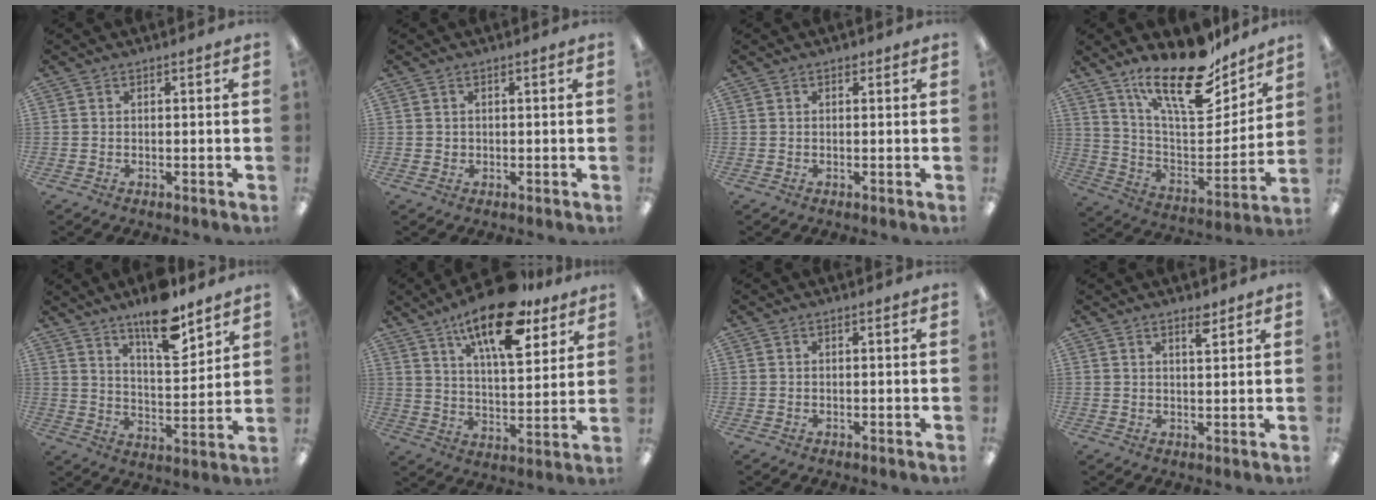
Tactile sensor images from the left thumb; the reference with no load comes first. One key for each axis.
{"total": 0.9, "fx": 0.2, "fy": 0.8, "fz": 0.0, "tx": -0.001, "ty": 0.003, "tz": 0.003}
{"total": 0.7, "fx": 0.4, "fy": 0.5, "fz": 0.2, "tx": 0.003, "ty": 0.000, "tz": 0.006}
{"total": 21.5, "fx": 15.9, "fy": 7.4, "fz": 12.4, "tx": -0.202, "ty": -0.110, "tz": 0.274}
{"total": 14.0, "fx": 10.4, "fy": 4.4, "fz": 8.2, "tx": -0.121, "ty": -0.061, "tz": 0.176}
{"total": 17.9, "fx": 11.9, "fy": 6.7, "fz": 11.5, "tx": -0.184, "ty": -0.057, "tz": 0.196}
{"total": 0.0}
{"total": 3.2, "fx": 2.5, "fy": 0.8, "fz": 1.9, "tx": -0.028, "ty": -0.008, "tz": 0.042}